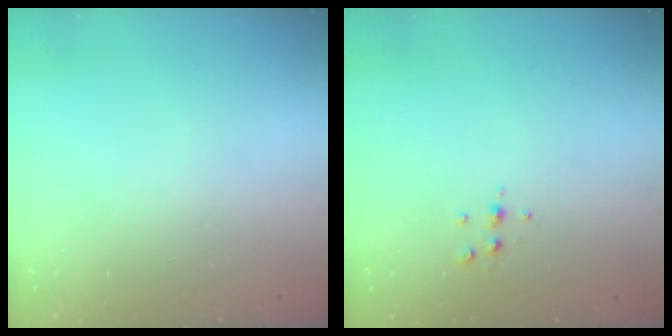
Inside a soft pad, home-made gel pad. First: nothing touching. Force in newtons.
{"total": 5.3, "press": 5.2, "slide": 1.0}